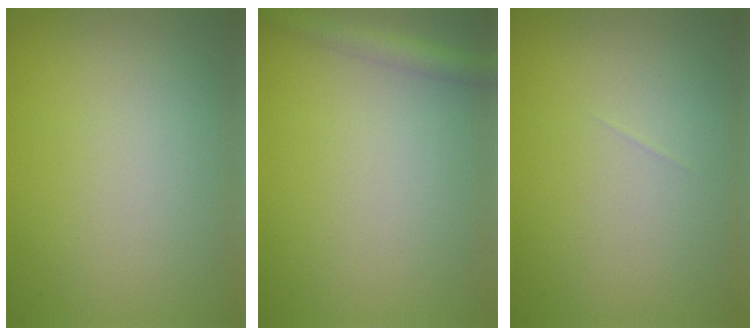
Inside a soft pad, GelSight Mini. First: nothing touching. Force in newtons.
{"total": 2.2, "press": 2.2, "slide": 0.1}
{"total": 0.0}